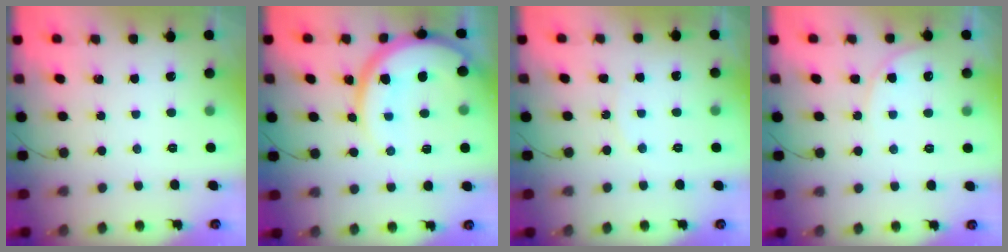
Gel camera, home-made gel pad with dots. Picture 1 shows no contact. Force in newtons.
{"total": 15.2, "press": 15.1, "slide": 1.8}
{"total": 5.0, "press": 5.0, "slide": 0.6}
{"total": 6.5, "press": 6.5, "slide": 0.6}